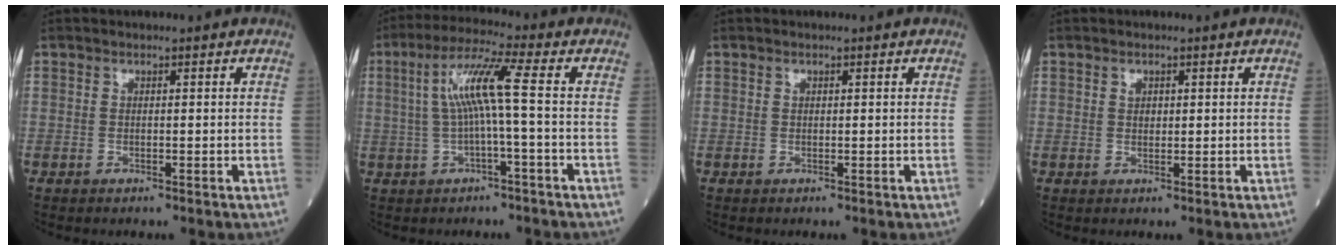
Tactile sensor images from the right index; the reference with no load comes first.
{"total": 7.9, "force": [0.3, -0.6, 7.8], "torque": [-0.152, 0.023, 0.007]}
{"total": 0.0}
{"total": 1.1, "force": [0.5, 0.7, 0.7], "torque": [-0.010, -0.003, 0.009]}